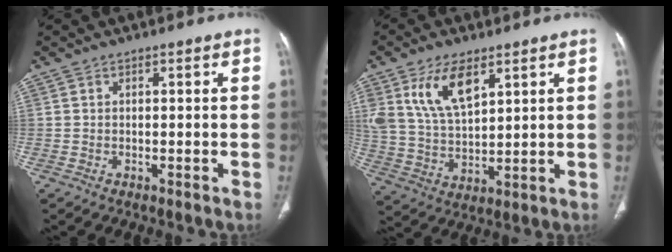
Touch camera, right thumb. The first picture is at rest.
{"total": 11.5, "force": [5.9, 5.6, 8.1], "torque": [-0.146, -0.024, 0.127]}